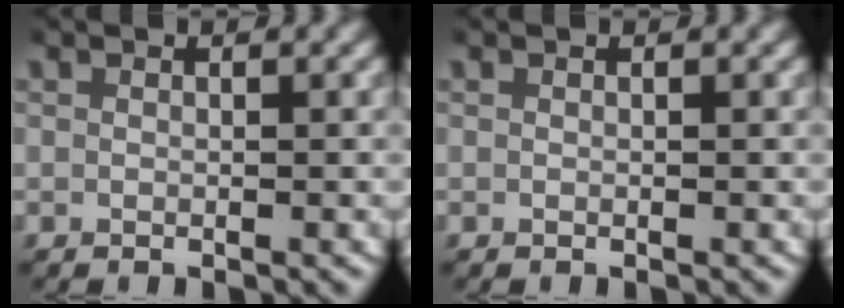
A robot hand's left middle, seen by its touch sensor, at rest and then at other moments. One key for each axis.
{"total": 0.0}